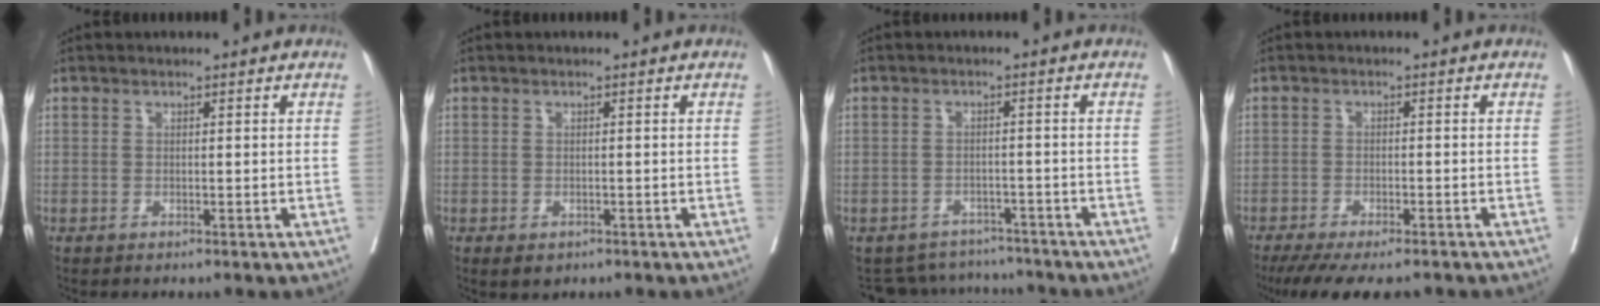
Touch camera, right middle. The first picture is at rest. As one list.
[{"total": 1.8, "force": [-1.1, 1.2, 0.9], "torque": [-0.013, -0.002, -0.008]}, {"total": 7.3, "force": [-6.9, 2.2, -0.7], "torque": [0.010, 0.019, -0.090]}, {"total": 11.0, "force": [-9.1, 2.6, 5.6], "torque": [-0.088, -0.021, -0.131]}]